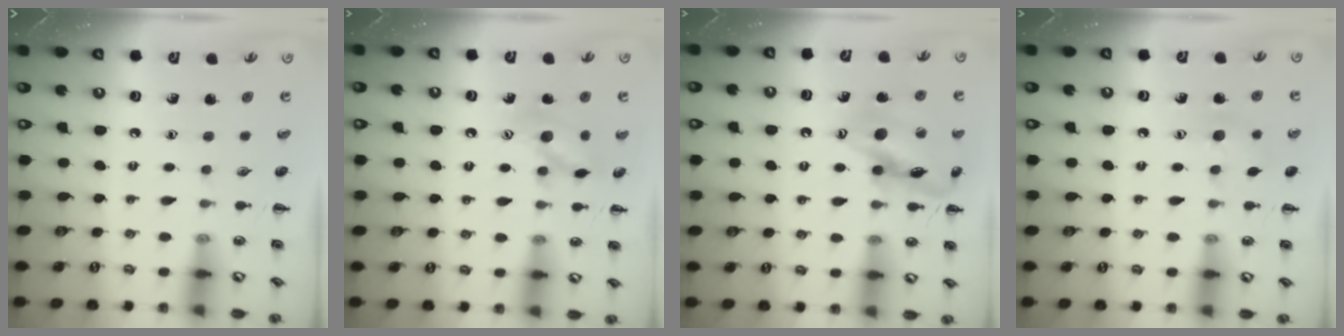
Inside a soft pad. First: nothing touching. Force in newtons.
{"total": 11.3, "press": 11.2, "slide": 0.8}
{"total": 14.4, "press": 14.2, "slide": 2.0}
{"total": 7.0, "press": 6.8, "slide": 1.7}